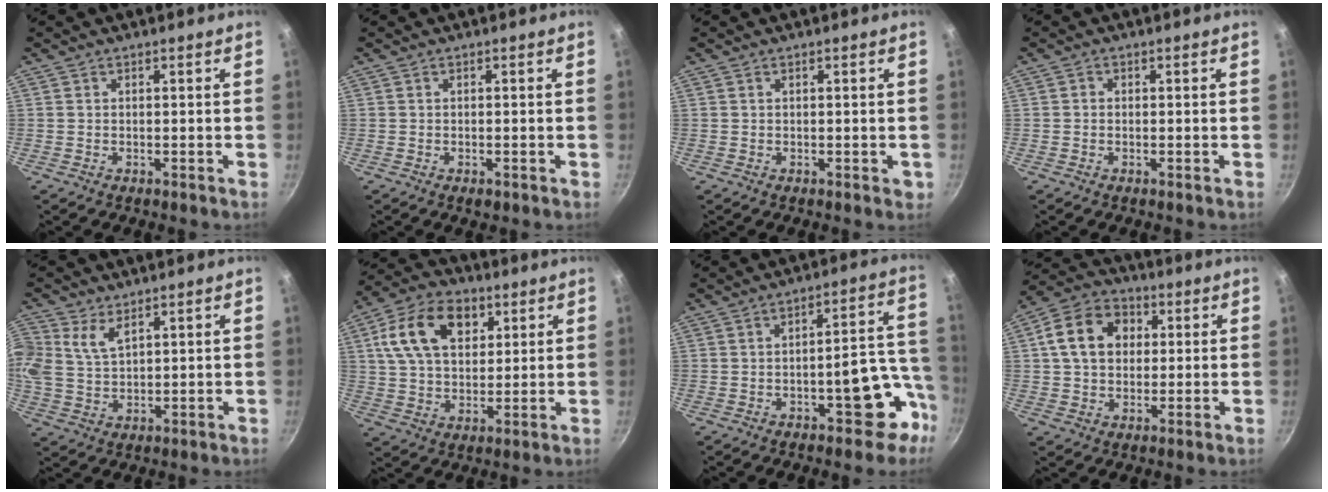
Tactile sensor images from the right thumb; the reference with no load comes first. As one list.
[{"total": 1.4, "force": [-0.7, 0.6, 1.0], "torque": [-0.014, -0.003, -0.010]}, {"total": 1.4, "force": [-0.1, 0.7, 1.2], "torque": [-0.007, 0.000, 0.000]}, {"total": 0.6, "force": [-0.1, 0.6, 0.2], "torque": [-0.003, 0.004, -0.002]}, {"total": 7.4, "force": [3.6, 4.6, 4.5], "torque": [-0.091, -0.006, 0.071]}, {"total": 15.3, "force": [5.6, 9.9, 10.2], "torque": [-0.160, 0.000, 0.090]}, {"total": 11.4, "force": [-4.9, 5.3, 8.8], "torque": [-0.048, 0.062, -0.055]}, {"total": 11.9, "force": [2.4, 9.2, 7.1], "torque": [-0.101, 0.016, 0.025]}]